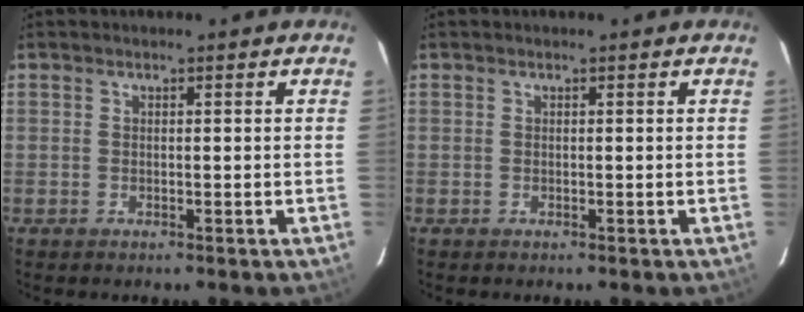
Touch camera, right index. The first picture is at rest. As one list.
[{"total": 0.0}]